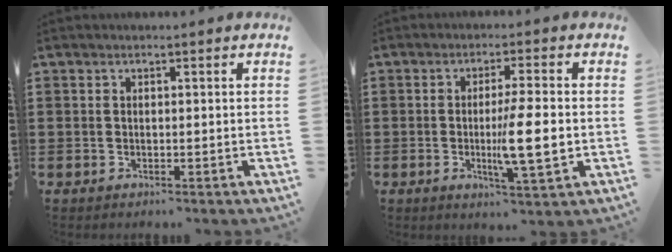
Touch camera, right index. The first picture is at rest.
{"total": 8.1, "force": [-0.8, 1.0, 8.0], "torque": [-0.141, -0.010, -0.015]}